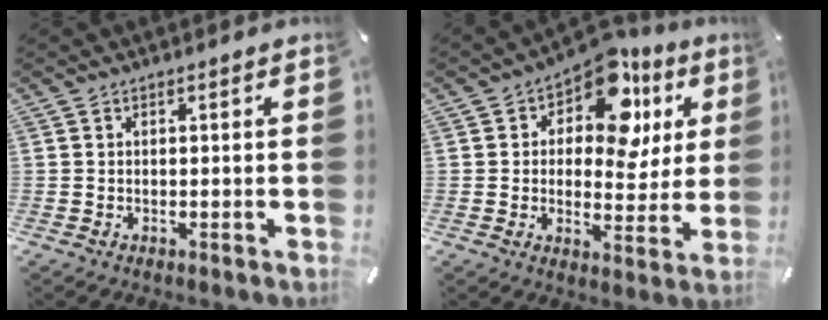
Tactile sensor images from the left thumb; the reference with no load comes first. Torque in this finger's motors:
{"motor_torque": [0.41, 0.31, 0.52, 0.25, 0.09]}